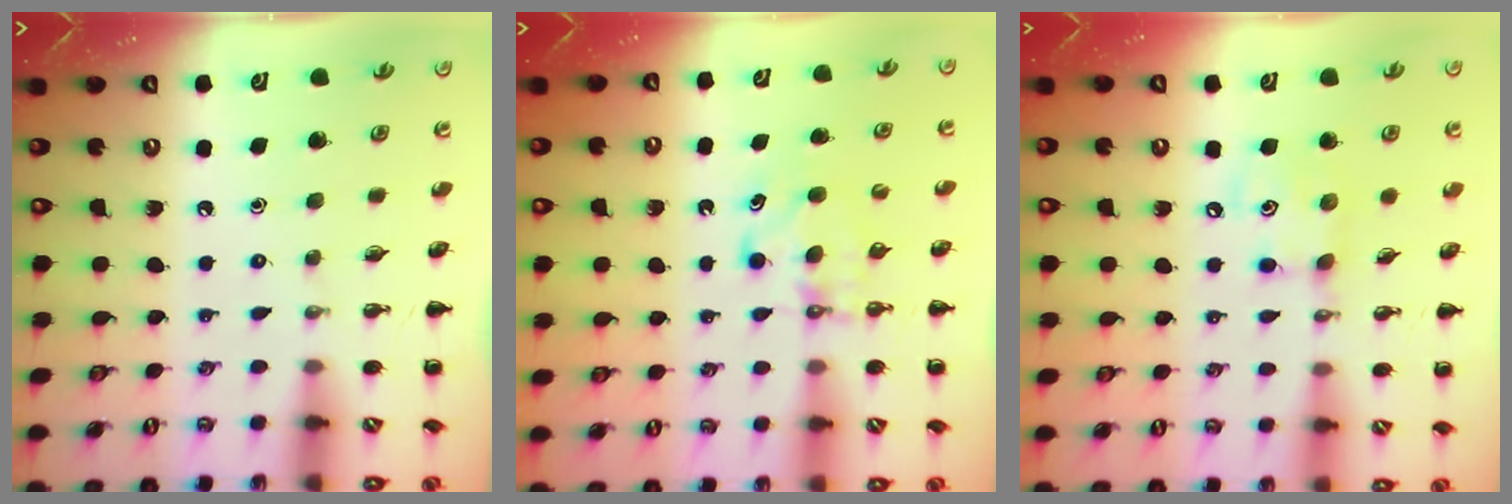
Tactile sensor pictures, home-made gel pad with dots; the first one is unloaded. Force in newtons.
{"total": 5.2, "press": 5.2, "slide": 0.6}
{"total": 6.7, "press": 6.7, "slide": 0.7}